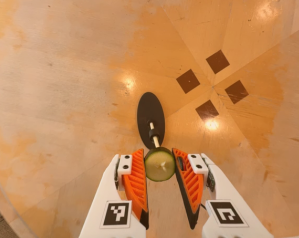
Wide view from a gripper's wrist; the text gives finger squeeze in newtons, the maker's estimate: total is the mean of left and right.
{"total": 8.0, "left": 8.1, "right": 8.0}